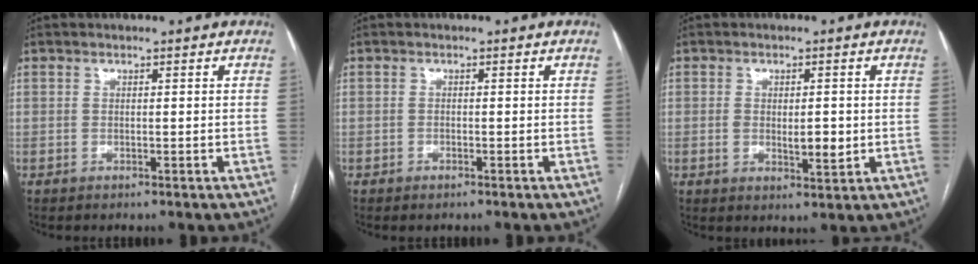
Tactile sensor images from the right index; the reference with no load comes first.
{"total": 0.7, "force": [-0.5, 0.2, 0.4], "torque": [-0.011, -0.002, -0.004]}
{"total": 4.5, "force": [-0.3, 1.8, 4.1], "torque": [-0.065, -0.006, 0.001]}